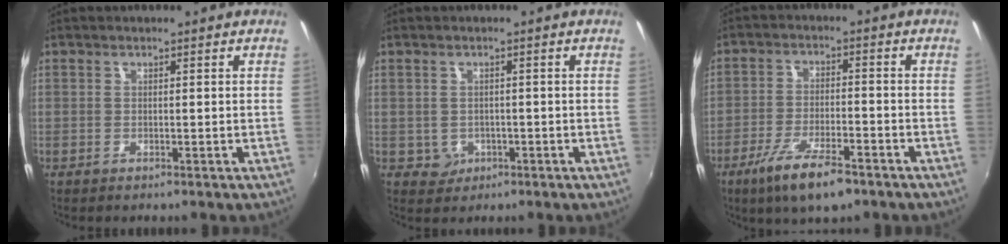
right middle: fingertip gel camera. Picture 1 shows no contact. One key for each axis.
{"total": 2.8, "fx": -0.6, "fy": 2.7, "fz": 0.7, "tx": -0.017, "ty": 0.000, "tz": -0.003}
{"total": 10.0, "fx": -6.5, "fy": 2.6, "fz": 7.1, "tx": -0.155, "ty": -0.021, "tz": -0.115}